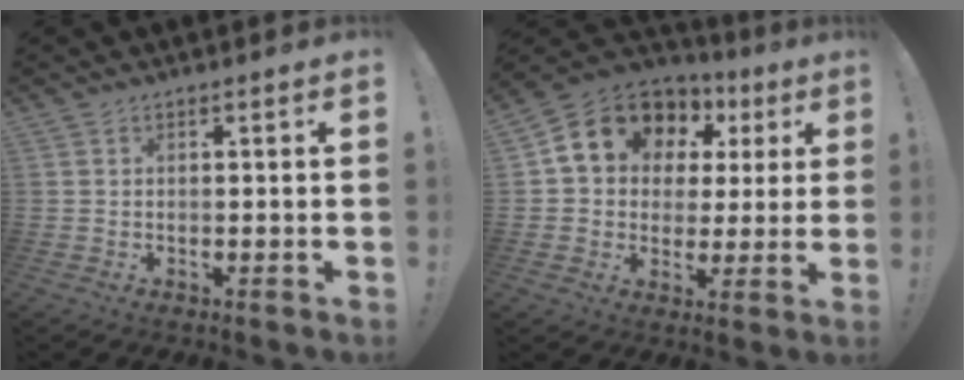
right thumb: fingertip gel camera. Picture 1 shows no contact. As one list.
[{"total": 13.9, "force": [6.7, 10.5, 6.1], "torque": [-0.094, -0.040, 0.132]}]